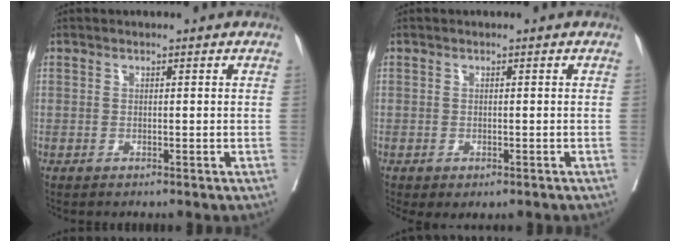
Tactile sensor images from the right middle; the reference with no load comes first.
{"total": 2.9, "force": [-1.9, 1.6, 1.5], "torque": [-0.015, -0.006, -0.025]}